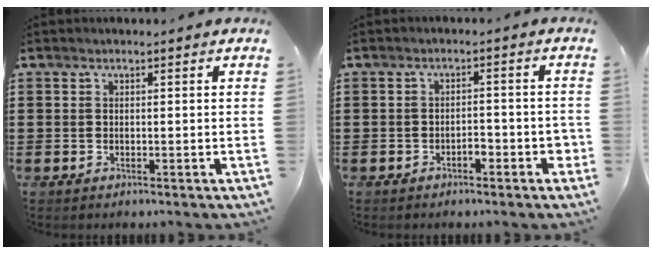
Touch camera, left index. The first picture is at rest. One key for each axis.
{"total": 3.0, "fx": -1.7, "fy": 1.2, "fz": 2.1, "tx": -0.036, "ty": 0.003, "tz": -0.034}